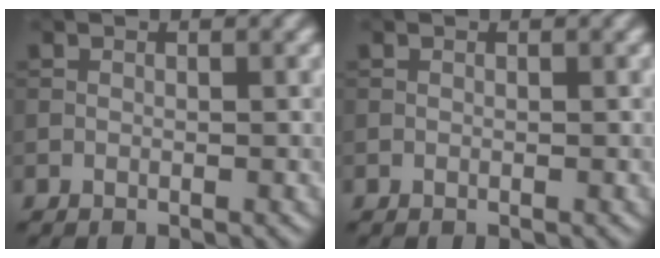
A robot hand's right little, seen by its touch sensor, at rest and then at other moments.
{"total": 0.0}